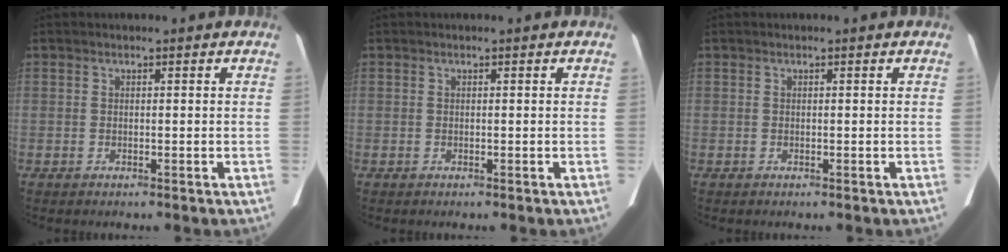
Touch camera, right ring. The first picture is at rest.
{"total": 0.0}
{"total": 0.0}